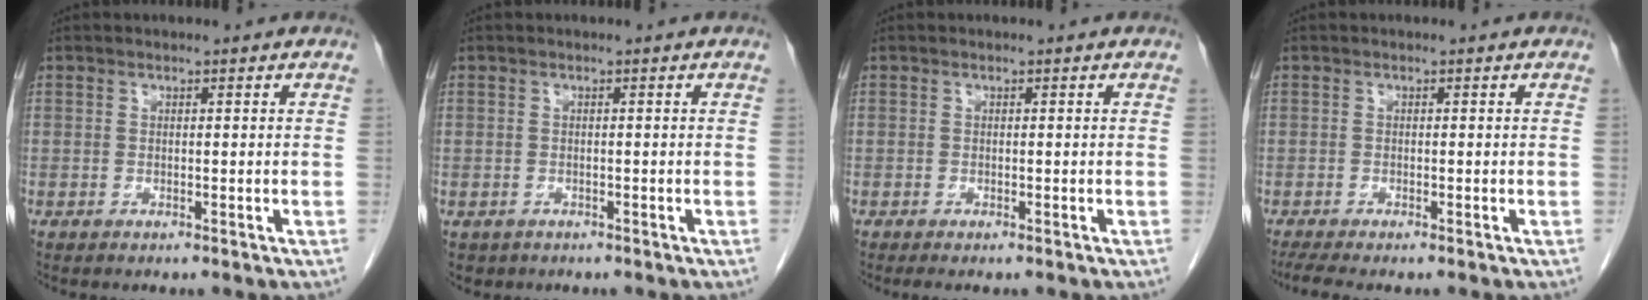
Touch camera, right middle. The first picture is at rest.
{"total": 1.6, "force": [-1.0, 1.3, 0.2], "torque": [-0.010, 0.002, -0.010]}
{"total": 1.3, "force": [-1.1, 0.2, 0.7], "torque": [-0.011, -0.005, -0.014]}
{"total": 2.6, "force": [-2.2, -0.1, 1.5], "torque": [-0.031, -0.008, -0.041]}